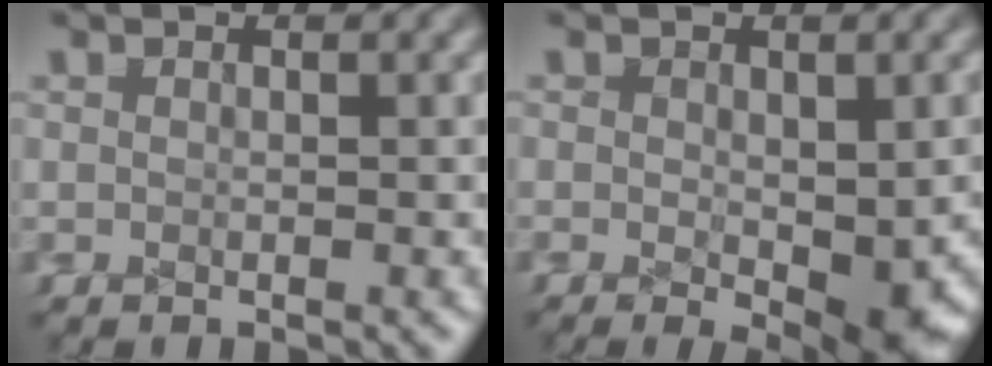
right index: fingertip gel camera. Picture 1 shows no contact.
{"total": 3.4, "force": [-1.2, 1.4, 2.9], "torque": [-0.047, -0.027, -0.008]}